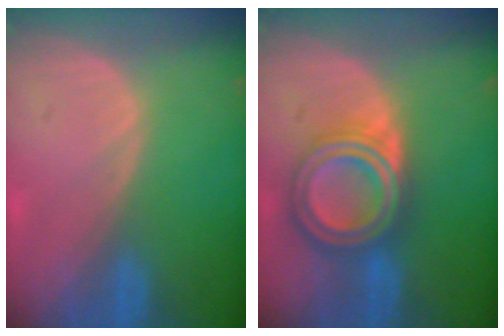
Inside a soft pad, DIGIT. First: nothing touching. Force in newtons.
{"total": 8.2, "press": 8.2, "slide": 0.6}